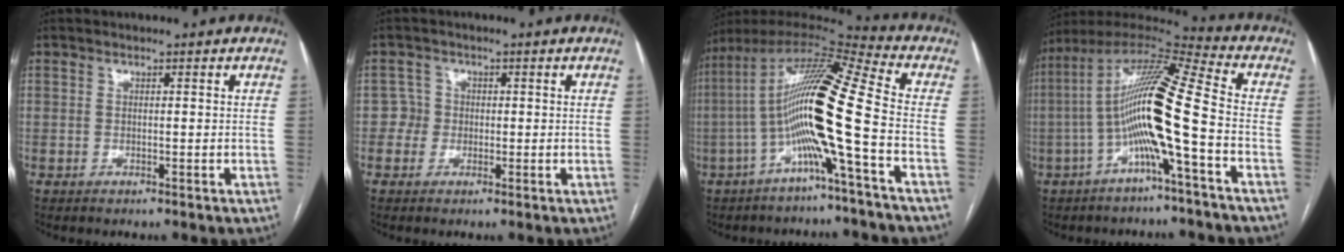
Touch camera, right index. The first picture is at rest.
{"total": 2.3, "force": [-0.3, 2.2, 0.0], "torque": [0.013, 0.010, -0.011]}
{"total": 16.2, "force": [-3.3, -1.0, 15.9], "torque": [-0.291, 0.018, -0.077]}
{"total": 15.0, "force": [-3.3, -0.1, 14.7], "torque": [-0.275, 0.023, -0.072]}